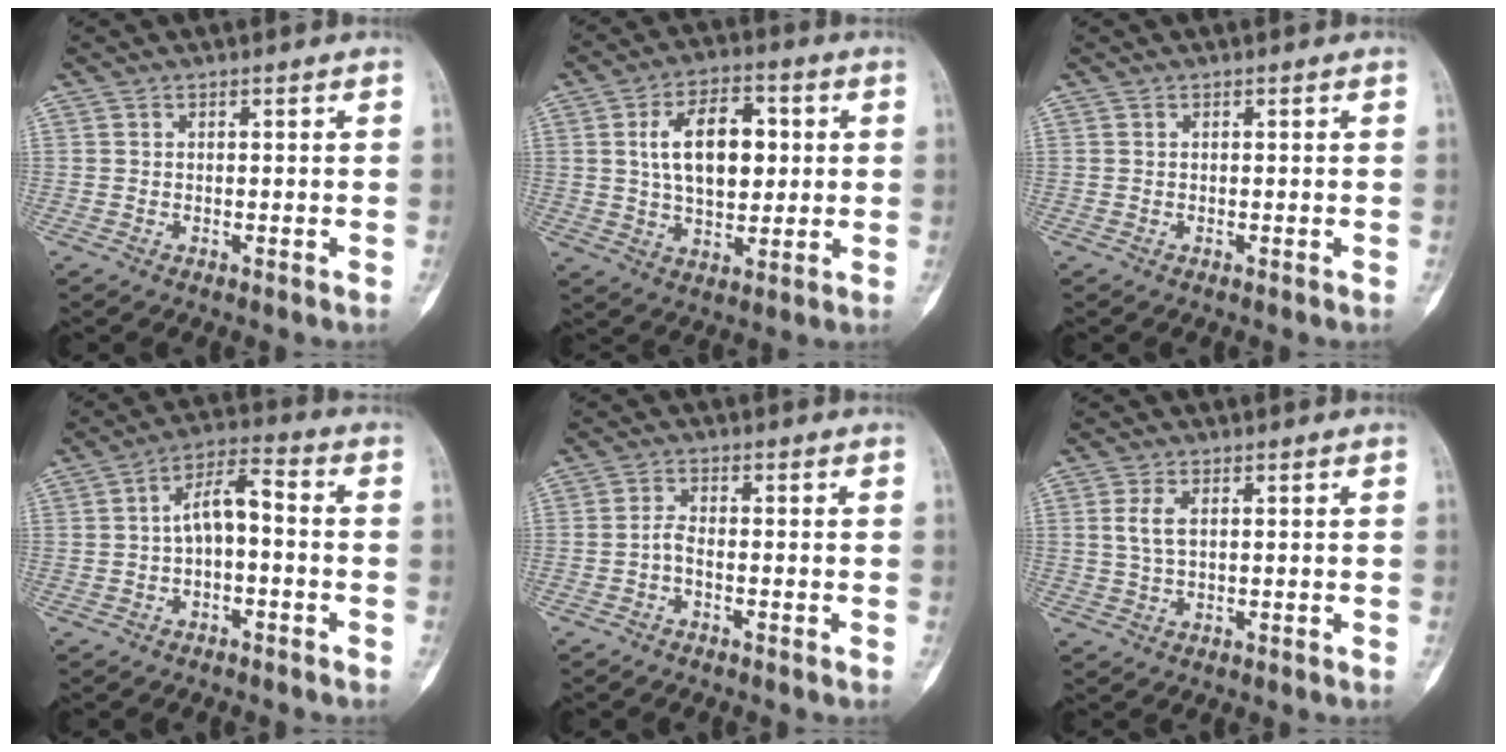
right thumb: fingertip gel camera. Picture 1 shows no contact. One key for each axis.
{"total": 13.2, "fx": 2.1, "fy": 7.8, "fz": 10.5, "tx": -0.144, "ty": 0.005, "tz": 0.035}
{"total": 0.0}
{"total": 7.3, "fx": -0.8, "fy": 3.8, "fz": 6.3, "tx": -0.100, "ty": 0.042, "tz": -0.025}
{"total": 2.1, "fx": -1.1, "fy": 1.0, "fz": 1.5, "tx": -0.029, "ty": 0.011, "tz": -0.028}
{"total": 3.6, "fx": 0.7, "fy": 1.9, "fz": 2.9, "tx": -0.061, "ty": 0.002, "tz": 0.012}